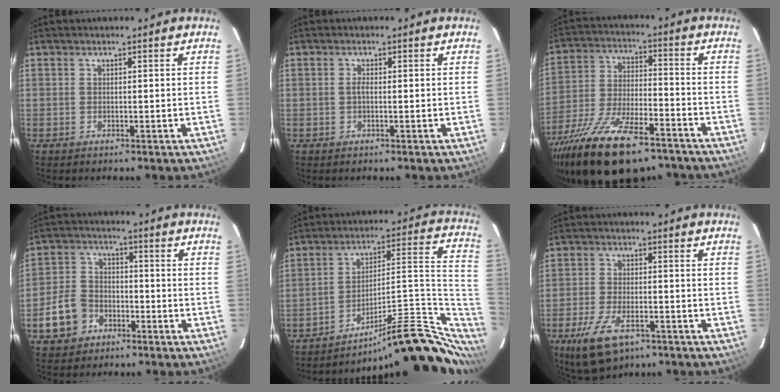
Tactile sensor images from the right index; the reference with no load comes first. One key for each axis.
{"total": 1.0, "fx": -0.1, "fy": 0.3, "fz": 0.9, "tx": -0.020, "ty": 0.002, "tz": -0.004}
{"total": 22.0, "fx": -15.6, "fy": 8.2, "fz": 13.2, "tx": -0.259, "ty": -0.038, "tz": -0.254}
{"total": 8.8, "fx": -4.4, "fy": 6.8, "fz": 3.4, "tx": -0.094, "ty": 0.025, "tz": -0.073}
{"total": 20.6, "fx": -13.3, "fy": 4.9, "fz": 14.9, "tx": -0.184, "ty": 0.025, "tz": -0.194}
{"total": 10.5, "fx": -6.2, "fy": 4.8, "fz": 7.0, "tx": -0.158, "ty": -0.020, "tz": -0.109}